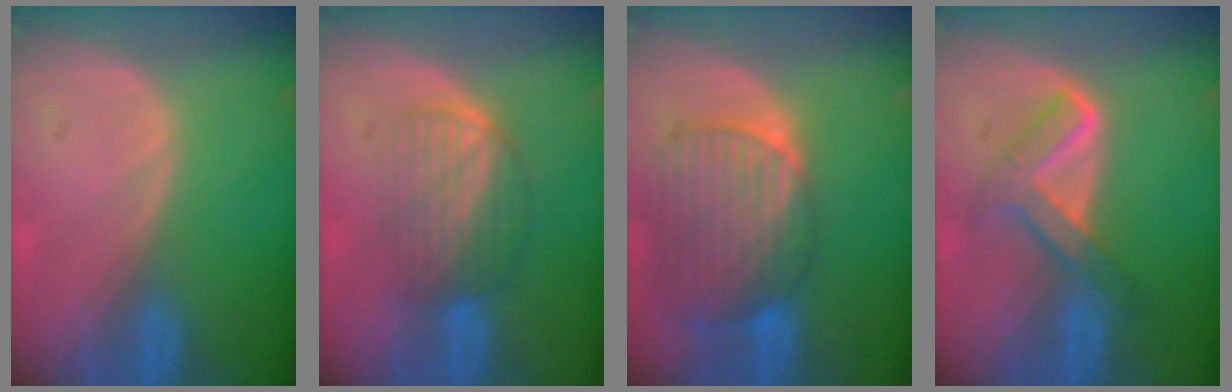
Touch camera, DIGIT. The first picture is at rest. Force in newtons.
{"total": 6.2, "press": 6.0, "slide": 1.5}
{"total": 10.5, "press": 8.9, "slide": 5.5}
{"total": 5.8, "press": 5.8, "slide": 0.2}